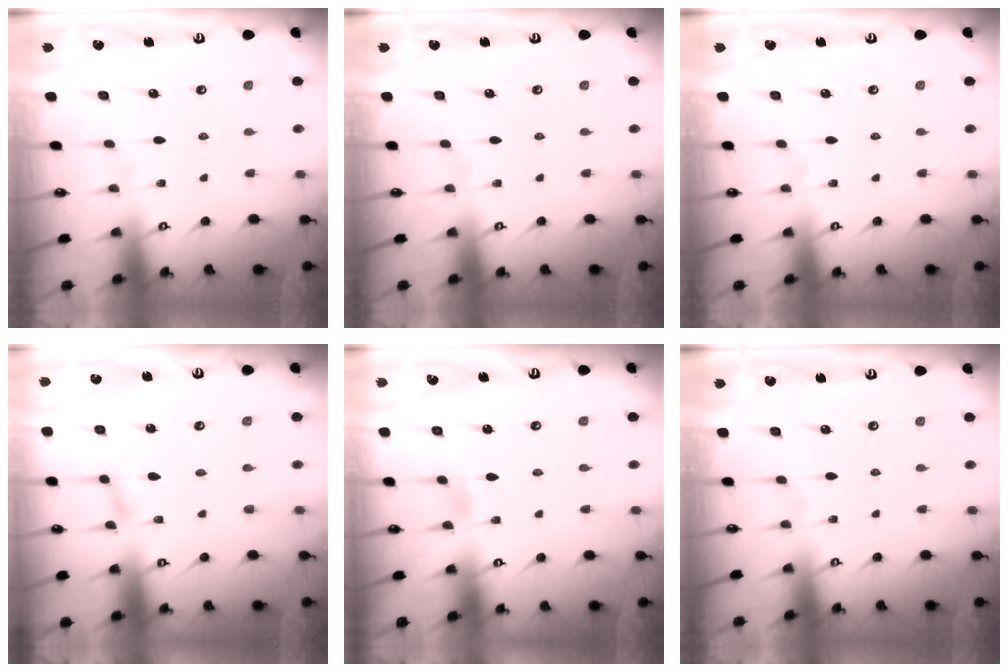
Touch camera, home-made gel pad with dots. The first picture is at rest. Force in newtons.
{"total": 0.0}
{"total": 0.0}
{"total": 2.4, "press": 2.4, "slide": 0.3}
{"total": 2.6, "press": 2.6, "slide": 0.3}
{"total": 0.0}